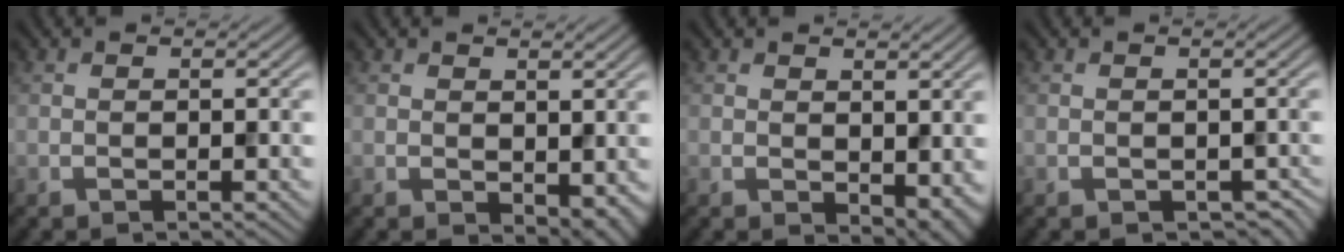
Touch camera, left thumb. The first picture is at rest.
{"total": 2.7, "force": [0.3, 1.7, 2.1], "torque": [-0.033, -0.009, 0.011]}
{"total": 3.7, "force": [0.3, 2.4, 2.8], "torque": [-0.045, -0.014, 0.011]}
{"total": 1.3, "force": [-0.5, 1.1, 0.6], "torque": [-0.018, -0.015, -0.003]}